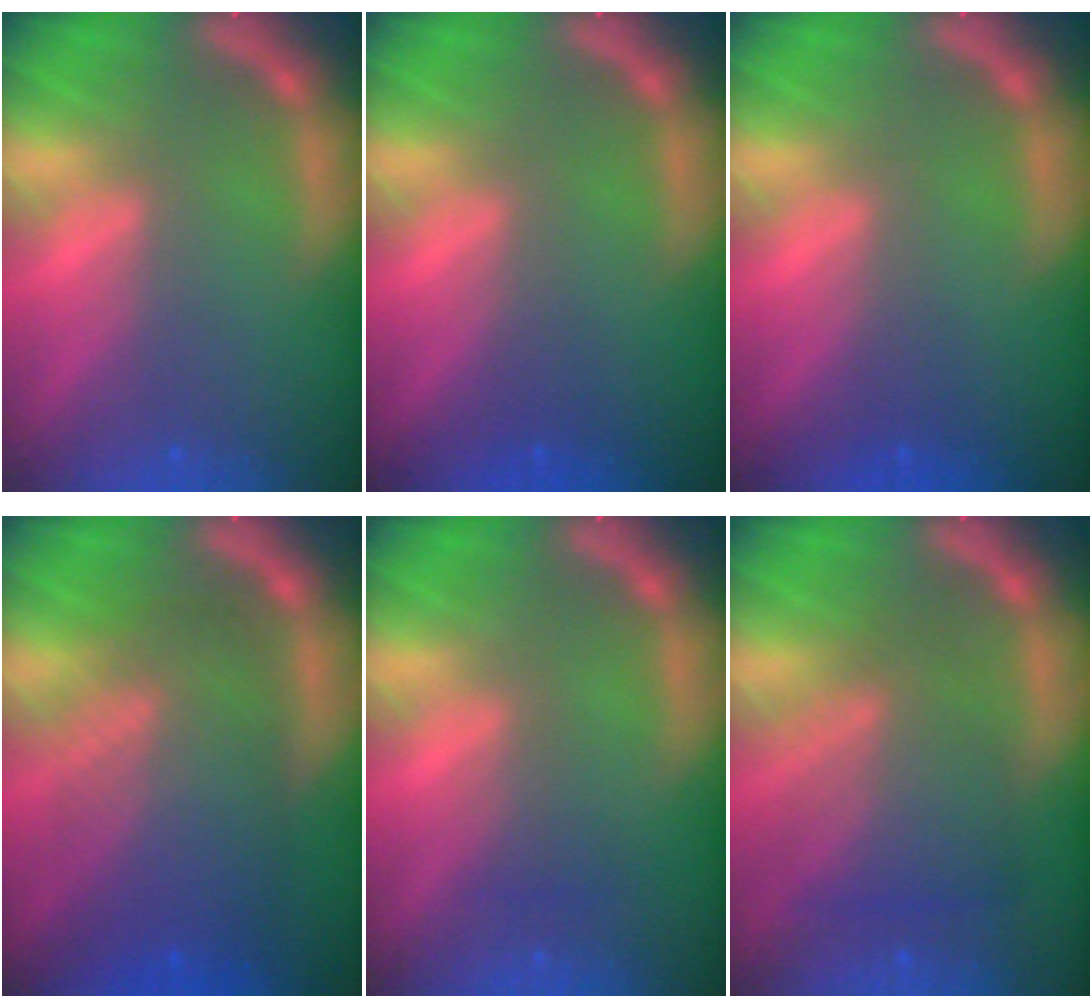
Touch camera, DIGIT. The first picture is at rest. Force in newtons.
{"total": 1.0}
{"total": 1.0}
{"total": 9.0}
{"total": 1.5}
{"total": 6.1}